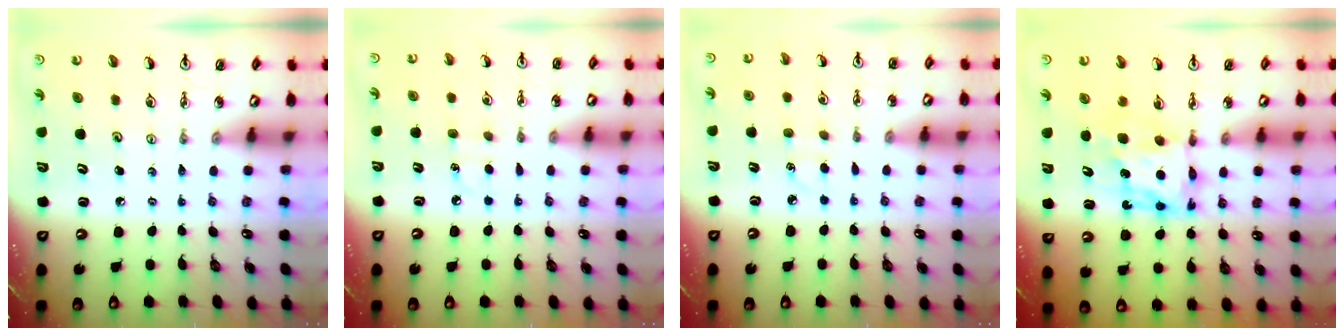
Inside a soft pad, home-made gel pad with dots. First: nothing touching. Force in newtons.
{"total": 4.7, "press": 4.7, "slide": 0.5}
{"total": 3.6, "press": 3.6, "slide": 0.4}
{"total": 6.8, "press": 6.8, "slide": 0.7}